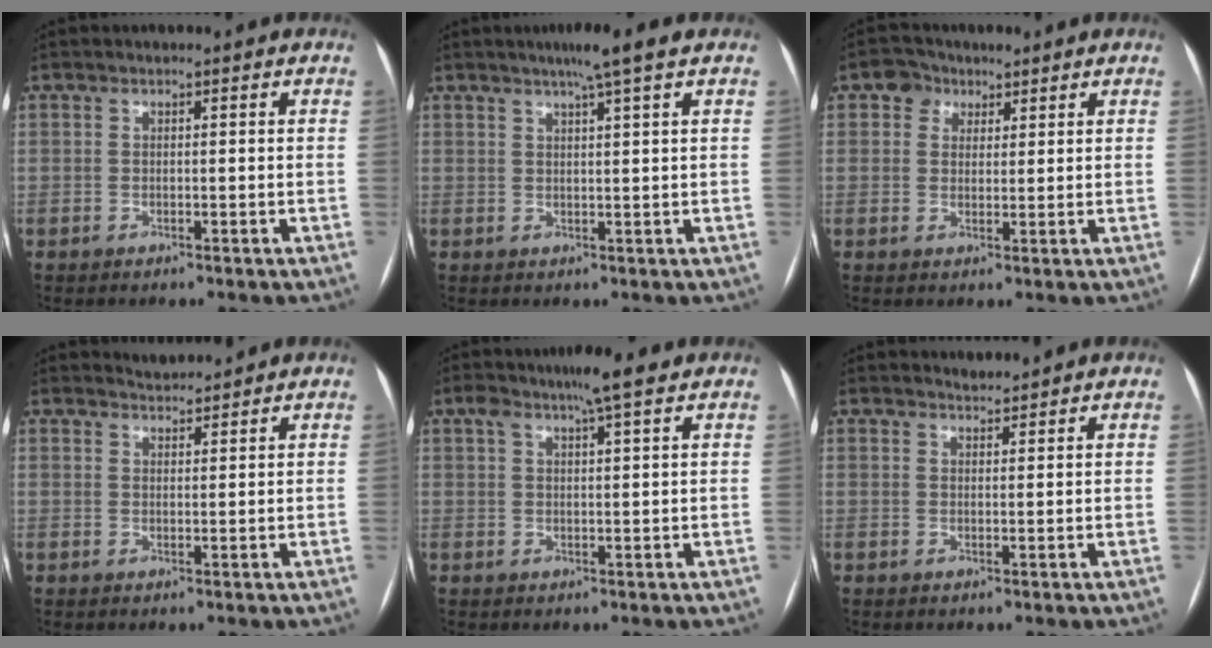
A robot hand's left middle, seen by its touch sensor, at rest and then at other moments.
{"total": 4.5, "force": [3.1, -0.9, 3.1], "torque": [-0.052, 0.006, 0.051]}
{"total": 3.5, "force": [2.0, 2.8, 0.8], "torque": [-0.016, 0.012, 0.032]}
{"total": 2.1, "force": [2.1, -0.1, -0.3], "torque": [-0.004, 0.004, 0.040]}
{"total": 5.4, "force": [3.6, 0.1, 4.1], "torque": [-0.074, 0.017, 0.062]}
{"total": 1.4, "force": [1.4, 0.0, -0.2], "torque": [-0.006, -0.001, 0.025]}